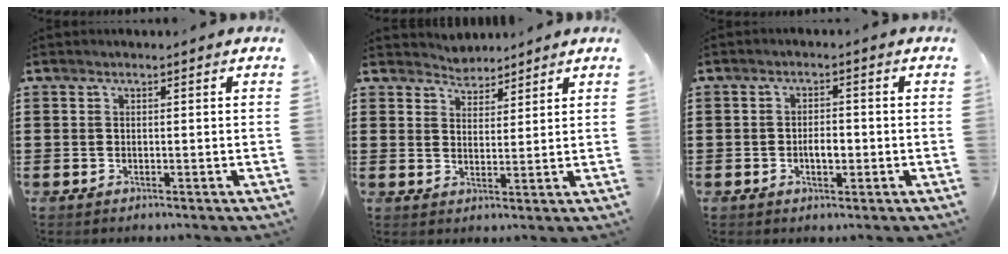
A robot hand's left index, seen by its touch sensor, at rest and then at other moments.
{"total": 3.3, "force": [3.0, 1.0, -0.8], "torque": [0.000, -0.006, 0.056]}
{"total": 2.9, "force": [-0.6, 1.3, 2.5], "torque": [-0.040, 0.000, -0.014]}